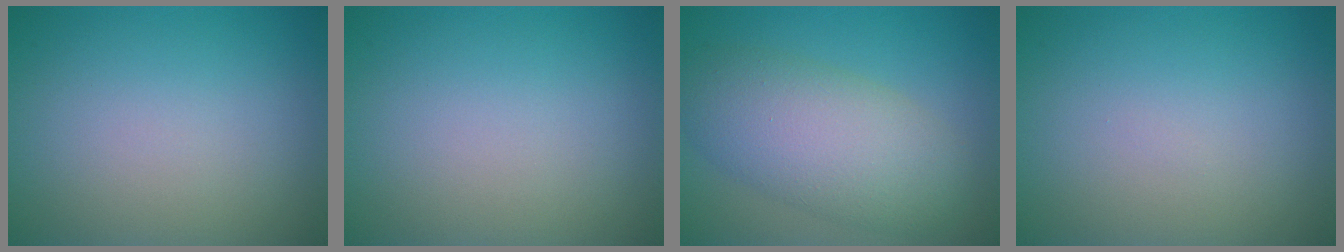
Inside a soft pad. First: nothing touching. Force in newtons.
{"total": 0.0}
{"total": 7.3, "press": 7.3, "slide": 0.4}
{"total": 0.0}